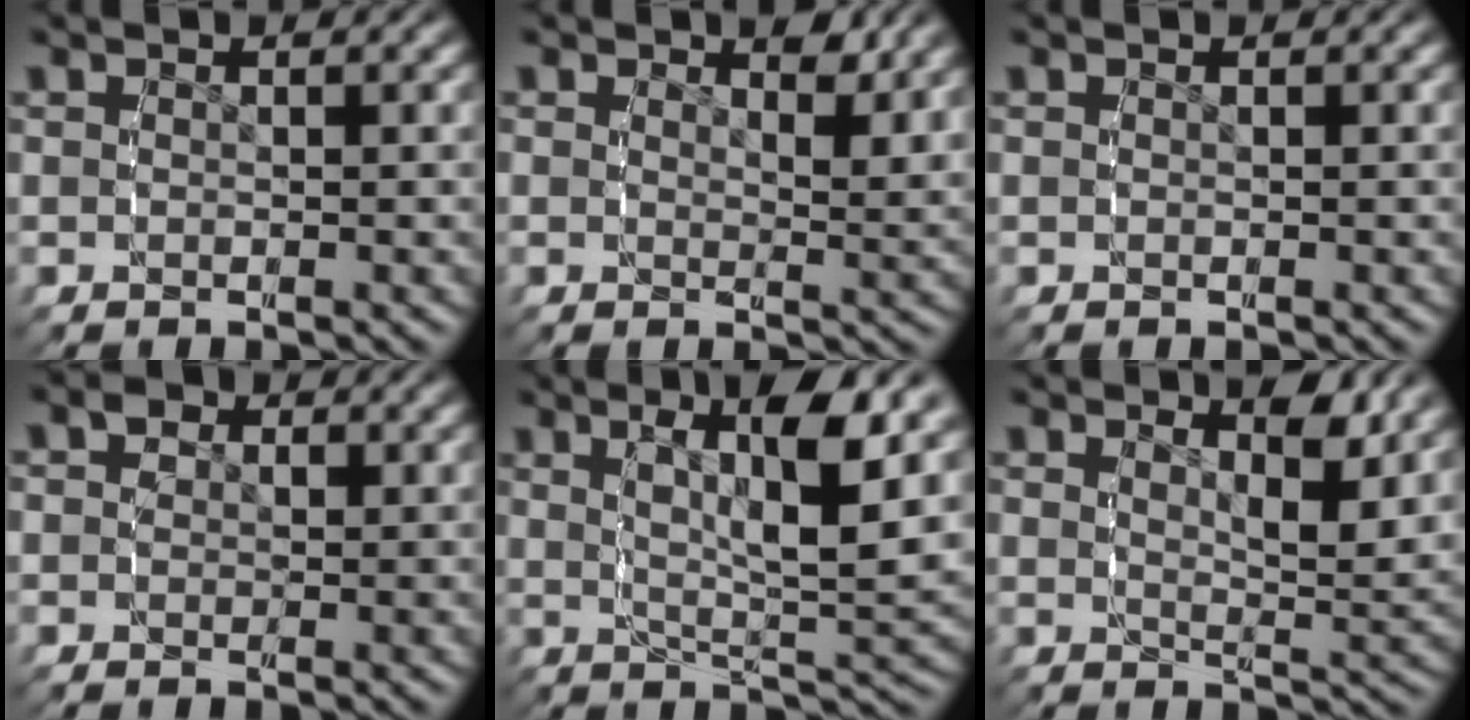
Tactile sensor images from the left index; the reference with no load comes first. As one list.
[{"total": 2.3, "force": [1.7, 0.5, 1.4], "torque": [-0.021, -0.012, 0.027]}, {"total": 0.0}, {"total": 1.6, "force": [0.2, 1.5, 0.5], "torque": [-0.006, 0.002, -0.005]}, {"total": 8.7, "force": [2.6, 2.0, 8.1], "torque": [-0.121, 0.009, 0.042]}, {"total": 4.0, "force": [2.2, 0.5, 3.2], "torque": [-0.046, -0.013, 0.037]}]